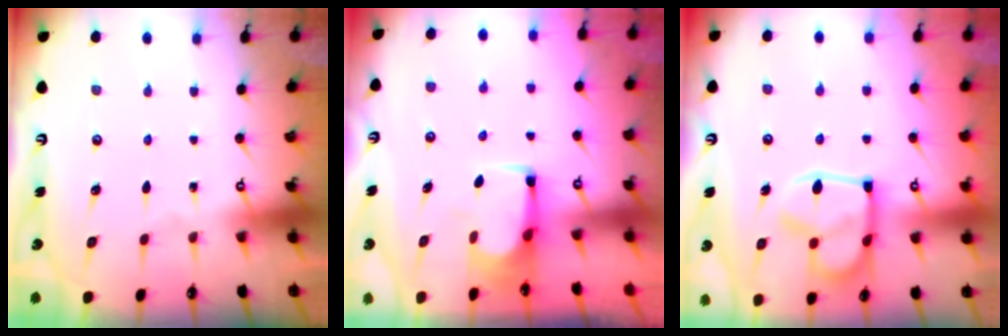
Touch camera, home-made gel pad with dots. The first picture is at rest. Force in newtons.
{"total": 1.8, "press": 1.7, "slide": 0.3}
{"total": 16.0, "press": 15.9, "slide": 1.3}